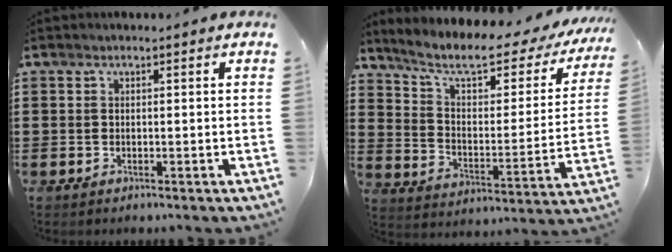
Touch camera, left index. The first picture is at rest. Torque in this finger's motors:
{"motor_torque": [2.14, 0.00, 1.05, 0.21]}